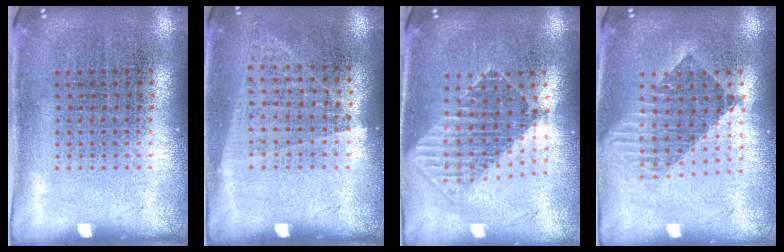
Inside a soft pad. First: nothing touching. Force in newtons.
{"total": 1.0, "press": 0.9, "slide": 0.5}
{"total": 1.7, "press": 1.4, "slide": 1.1}
{"total": 1.7, "press": 1.4, "slide": 1.0}